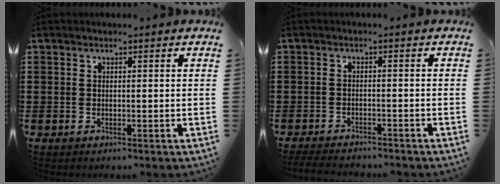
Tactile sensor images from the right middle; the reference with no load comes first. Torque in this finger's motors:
{"motor_torque": [0.29, -0.27, 0.02, 0.03]}